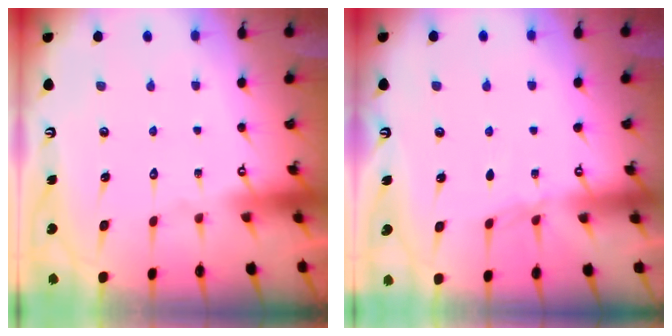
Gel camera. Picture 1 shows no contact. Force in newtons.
{"total": 4.3, "press": 4.2, "slide": 0.6}